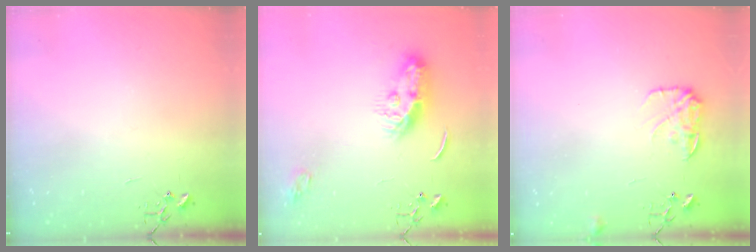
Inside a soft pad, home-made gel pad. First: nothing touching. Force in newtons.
{"total": 10.6, "press": 10.6, "slide": 0.0}
{"total": 9.5, "press": 9.5, "slide": 0.2}